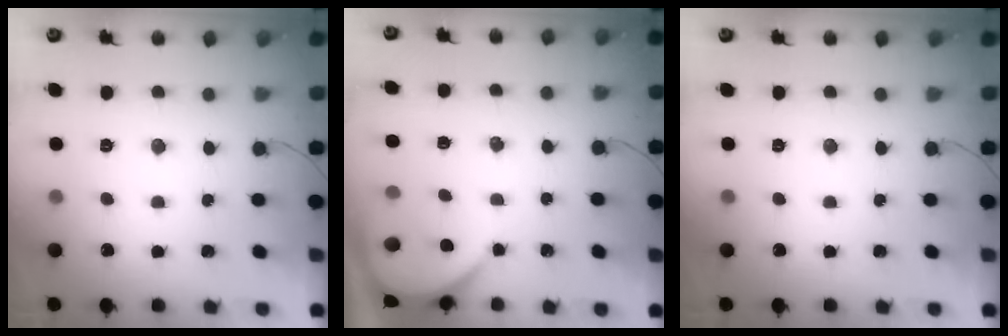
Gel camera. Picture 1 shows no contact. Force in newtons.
{"total": 3.9, "press": 3.9, "slide": 0.5}
{"total": 0.0}